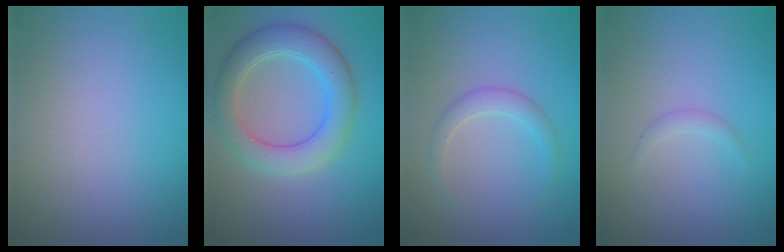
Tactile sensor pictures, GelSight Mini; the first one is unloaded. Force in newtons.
{"total": 5.5, "press": 5.4, "slide": 0.4}
{"total": 1.6, "press": 1.6, "slide": 0.1}
{"total": 0.8, "press": 0.8, "slide": 0.1}